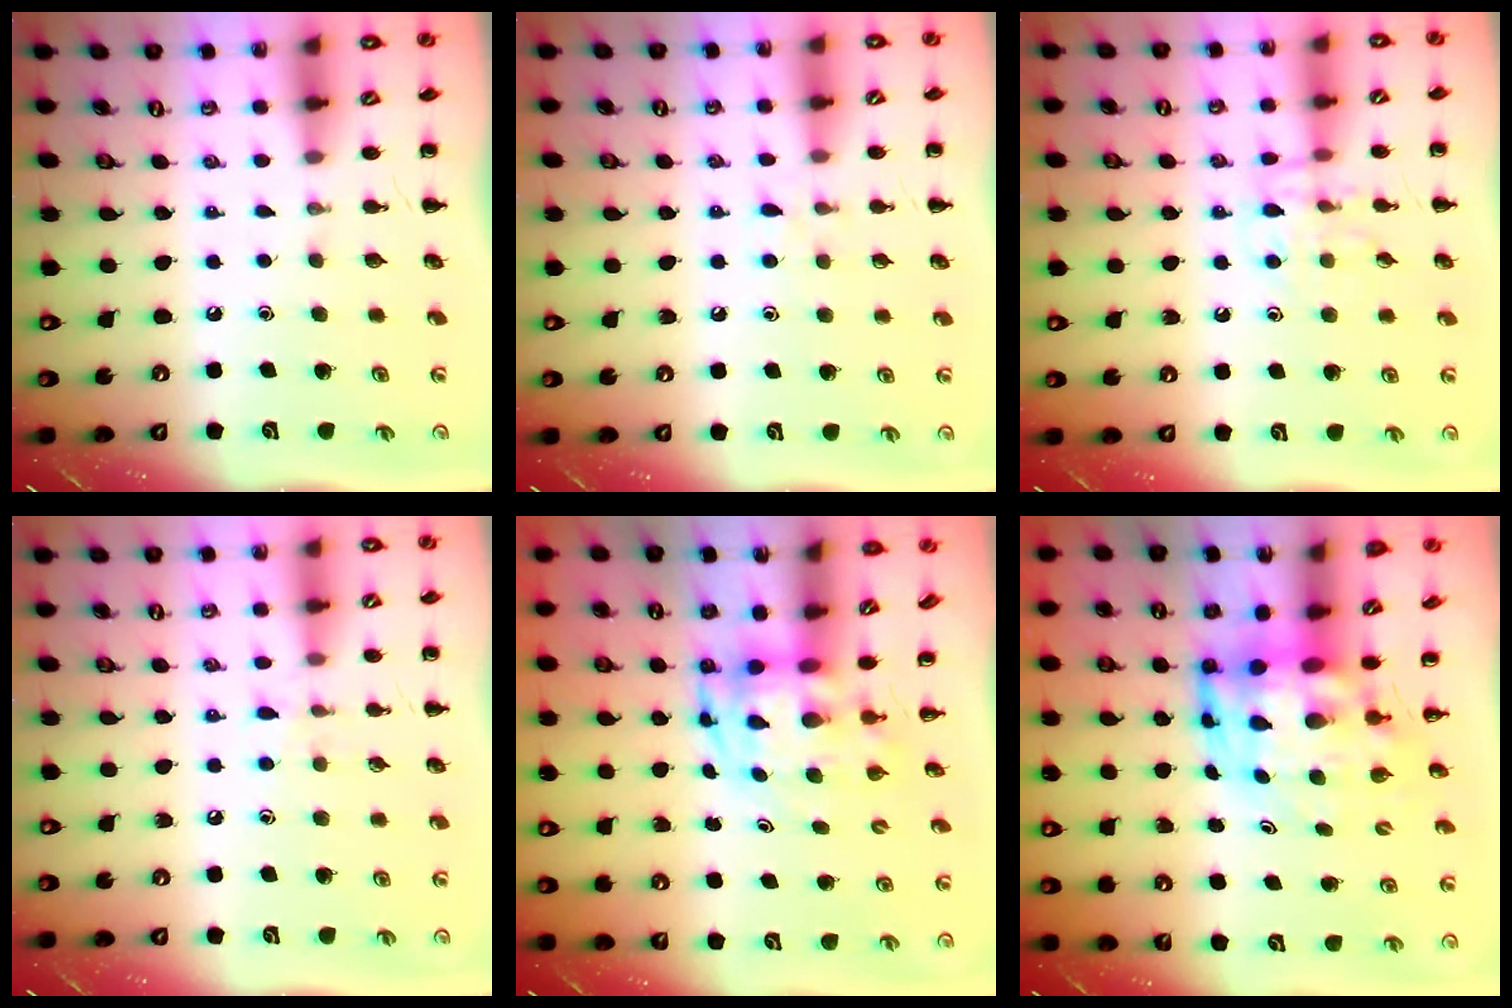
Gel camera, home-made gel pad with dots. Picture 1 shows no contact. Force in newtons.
{"total": 5.8, "press": 5.4, "slide": 2.3}
{"total": 10.0, "press": 10.0, "slide": 0.8}
{"total": 6.2, "press": 5.7, "slide": 2.4}
{"total": 3.5, "press": 3.4, "slide": 0.8}
{"total": 7.2, "press": 7.0, "slide": 1.6}